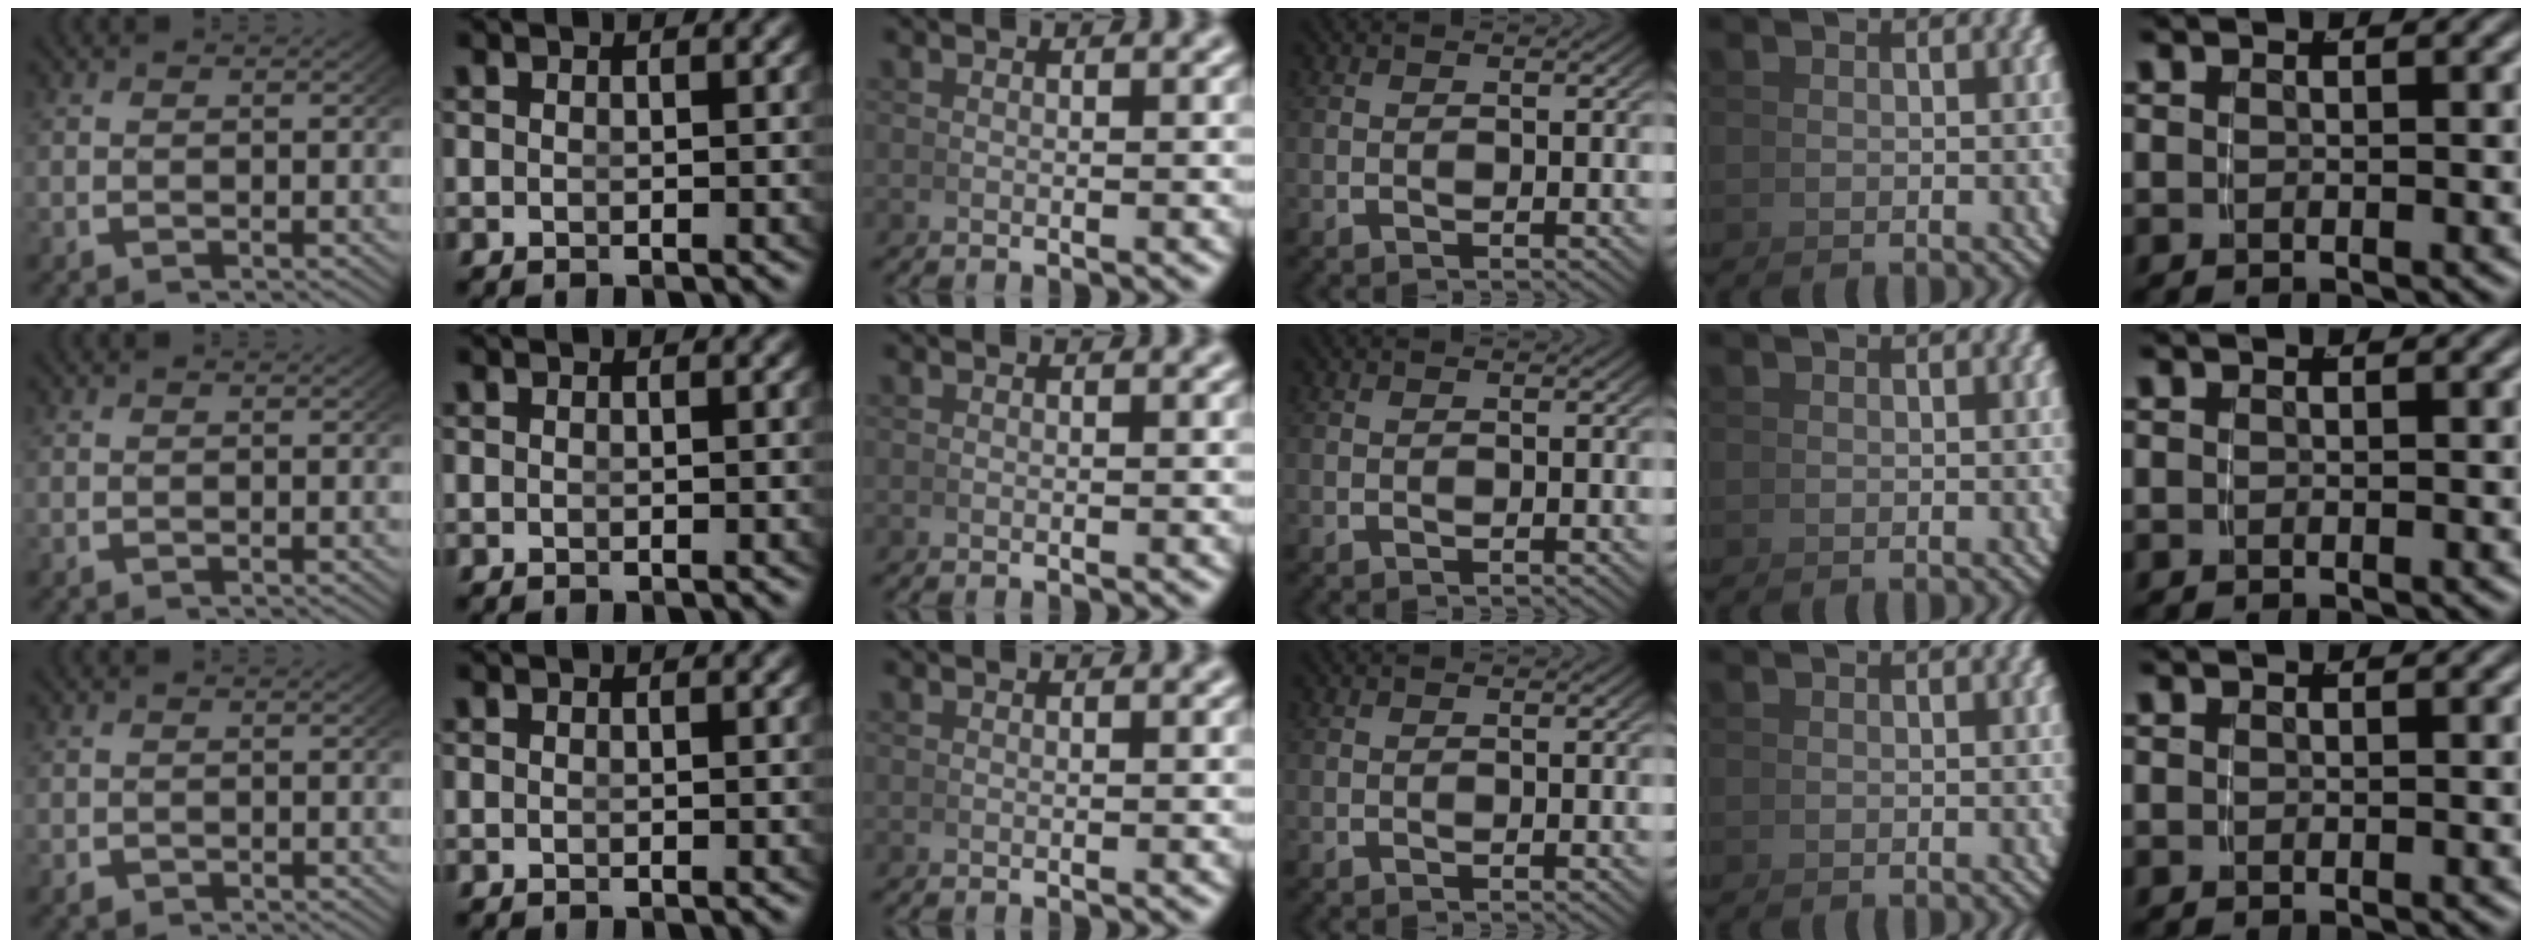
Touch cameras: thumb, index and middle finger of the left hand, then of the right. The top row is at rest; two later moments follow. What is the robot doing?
{"motion": "grasp_and_lifting", "object": "photo album"}